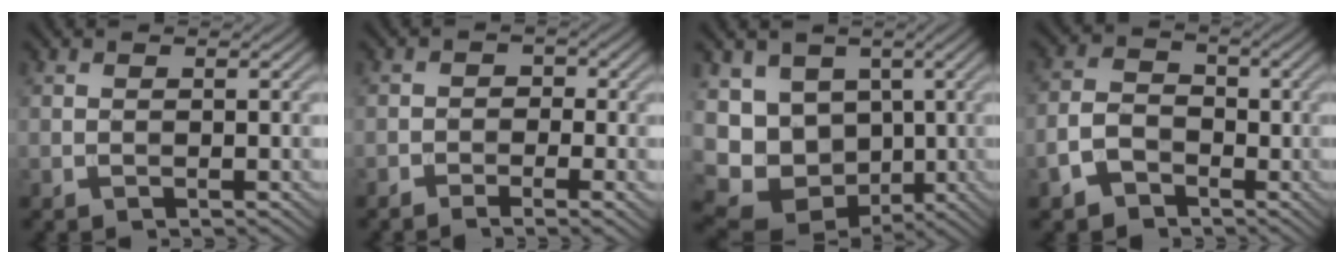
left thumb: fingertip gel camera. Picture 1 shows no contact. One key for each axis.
{"total": 3.4, "fx": -1.9, "fy": 1.8, "fz": 2.2, "tx": -0.023, "ty": 0.003, "tz": -0.030}
{"total": 9.6, "fx": 0.1, "fy": 8.4, "fz": 4.7, "tx": -0.119, "ty": -0.028, "tz": 0.000}
{"total": 5.1, "fx": -2.9, "fy": 3.7, "fz": 2.0, "tx": -0.043, "ty": 0.002, "tz": -0.067}